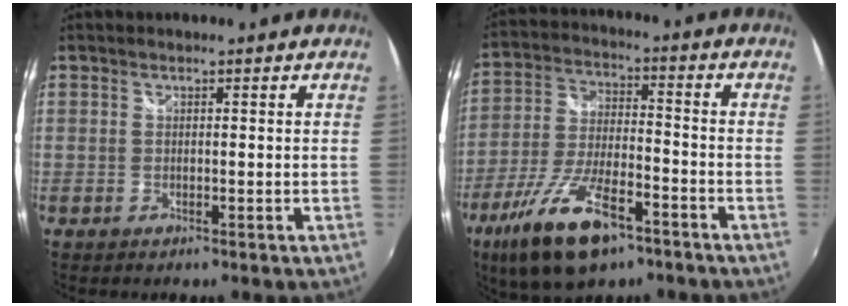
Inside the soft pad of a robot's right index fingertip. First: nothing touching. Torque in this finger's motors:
{"motor_torque": [1.29, -0.85, 0.67, 0.13]}